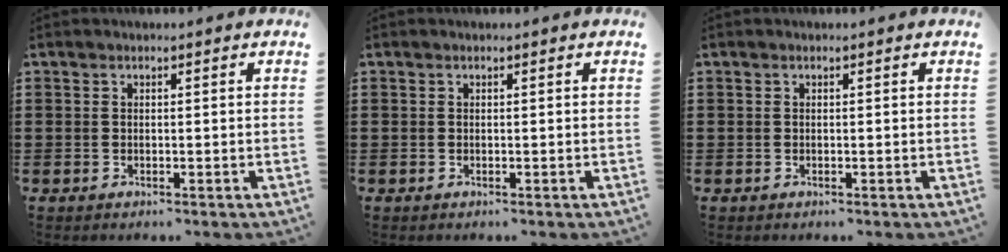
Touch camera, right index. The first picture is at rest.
{"total": 0.0}
{"total": 0.0}